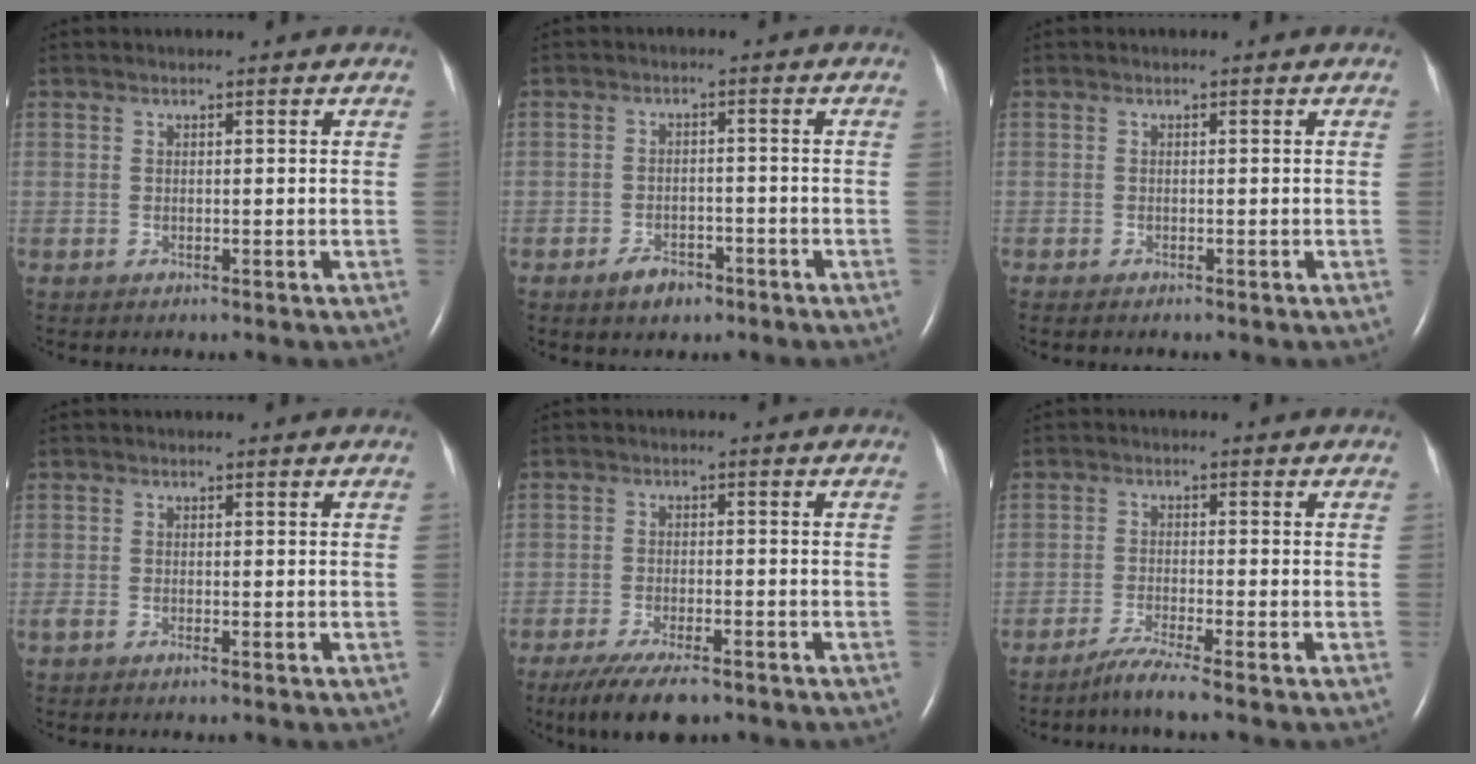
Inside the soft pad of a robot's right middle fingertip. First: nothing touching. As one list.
[{"total": 3.8, "force": [-2.6, 2.0, 1.9], "torque": [-0.038, 0.000, -0.036]}, {"total": 0.8, "force": [-0.6, 0.1, 0.5], "torque": [-0.014, -0.004, -0.007]}, {"total": 0.7, "force": [-0.4, 0.0, 0.6], "torque": [-0.016, -0.003, -0.009]}, {"total": 8.5, "force": [-6.2, 2.4, 5.3], "torque": [-0.091, -0.017, -0.101]}, {"total": 3.6, "force": [-2.8, -1.1, 2.0], "torque": [-0.051, -0.015, -0.060]}]